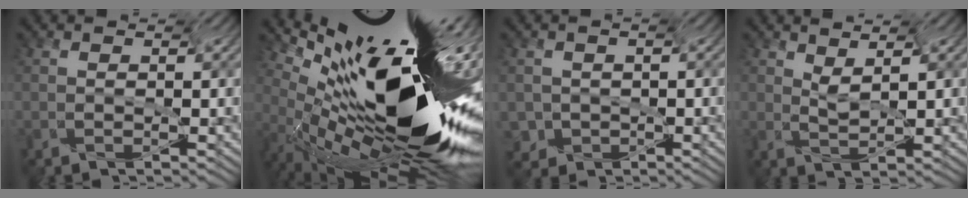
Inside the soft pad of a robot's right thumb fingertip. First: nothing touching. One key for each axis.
{"total": 16.0, "fx": -1.8, "fy": 4.6, "fz": 15.2, "tx": -0.248, "ty": -0.005, "tz": -0.023}
{"total": 1.9, "fx": -0.6, "fy": 1.6, "fz": -0.9, "tx": -0.010, "ty": 0.002, "tz": 0.000}
{"total": 1.2, "fx": 0.9, "fy": 0.0, "fz": 0.8, "tx": -0.028, "ty": 0.003, "tz": 0.024}